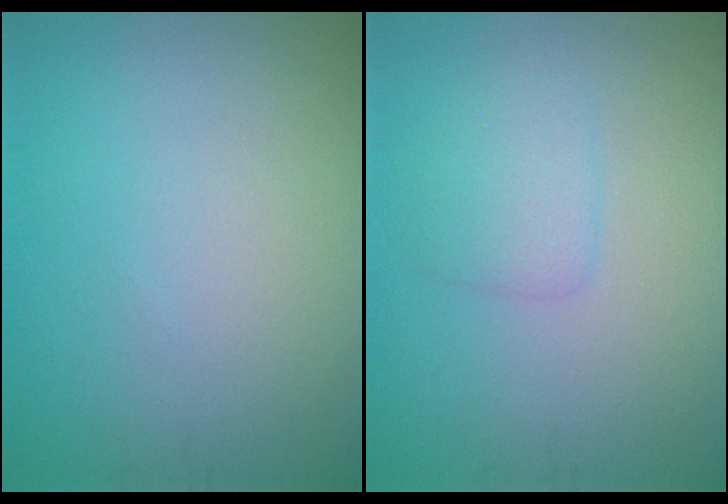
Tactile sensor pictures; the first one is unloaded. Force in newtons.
{"total": 1.8, "press": 1.8, "slide": 0.0}